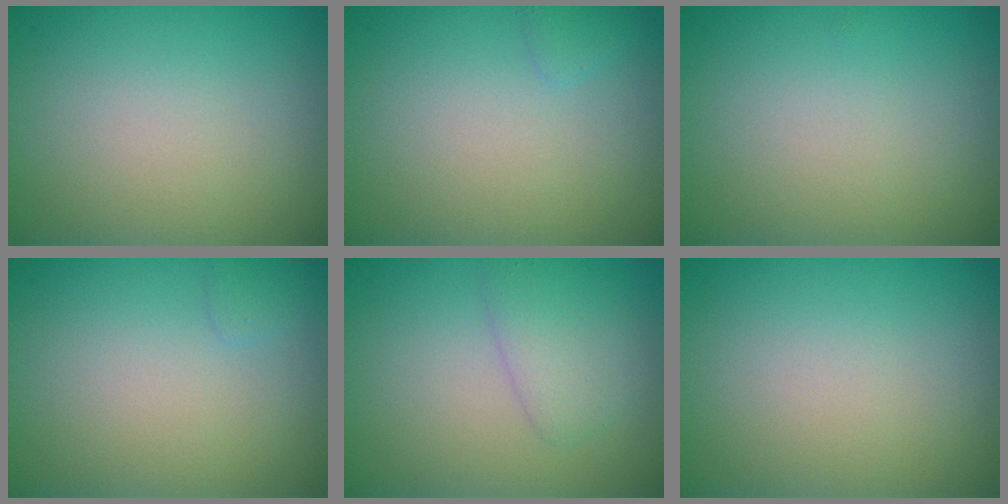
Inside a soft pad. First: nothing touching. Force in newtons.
{"total": 0.6, "press": 0.6, "slide": 0.0}
{"total": 0.0}
{"total": 0.7, "press": 0.7, "slide": 0.1}
{"total": 2.4, "press": 2.4, "slide": 0.1}
{"total": 0.0}